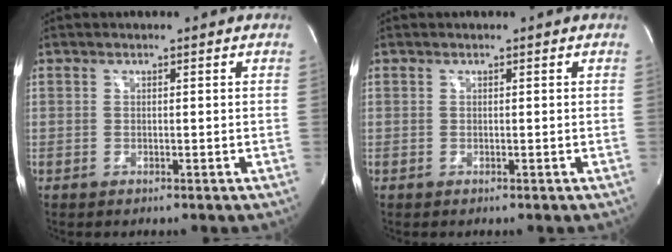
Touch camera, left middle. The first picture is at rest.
{"total": 0.0}